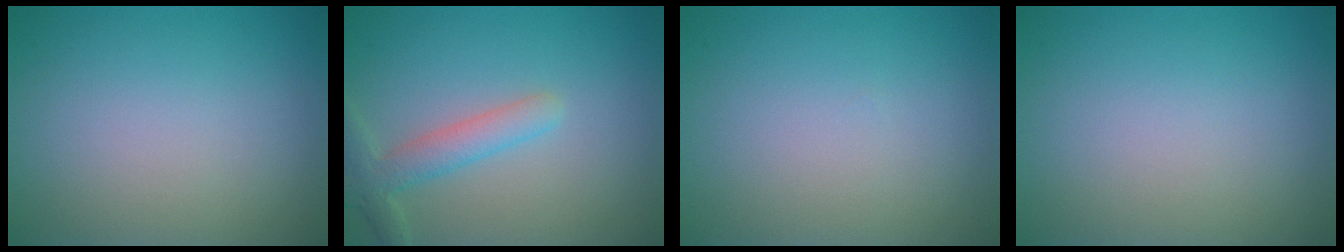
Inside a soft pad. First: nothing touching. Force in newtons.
{"total": 3.0, "press": 3.0, "slide": 0.2}
{"total": 0.0}
{"total": 0.0}